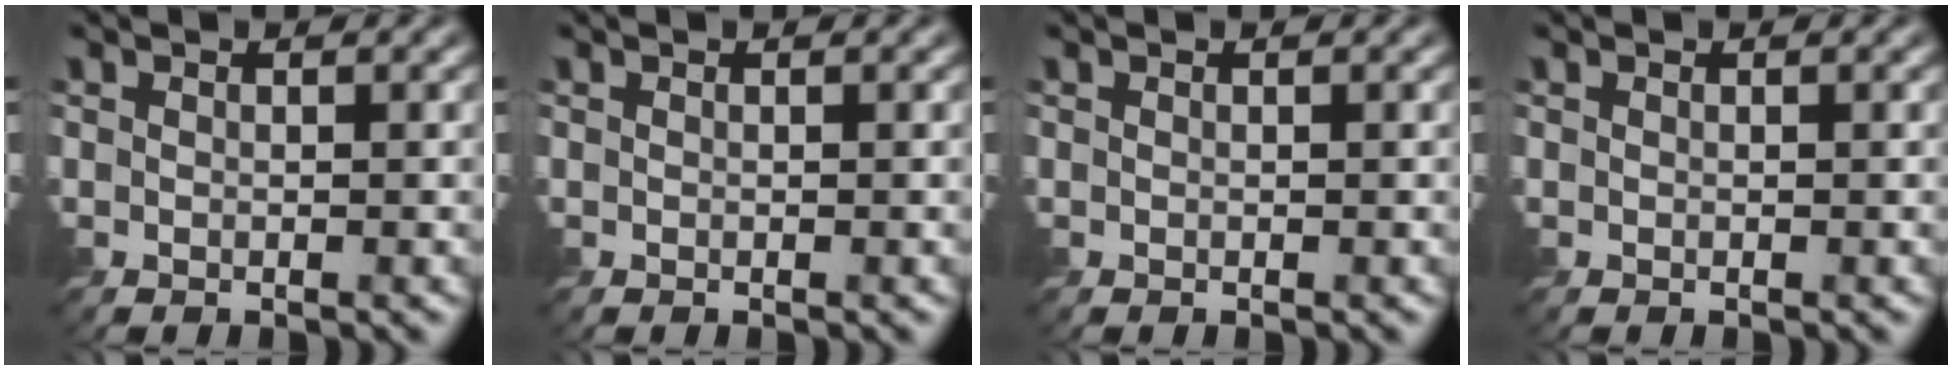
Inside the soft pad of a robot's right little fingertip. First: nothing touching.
{"total": 0.0}
{"total": 0.0}
{"total": 0.0}